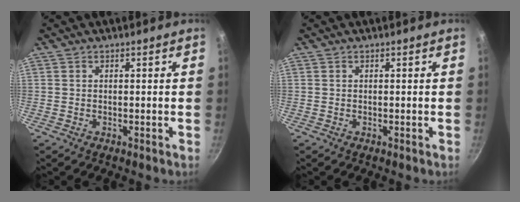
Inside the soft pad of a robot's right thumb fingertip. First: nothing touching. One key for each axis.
{"total": 0.0}